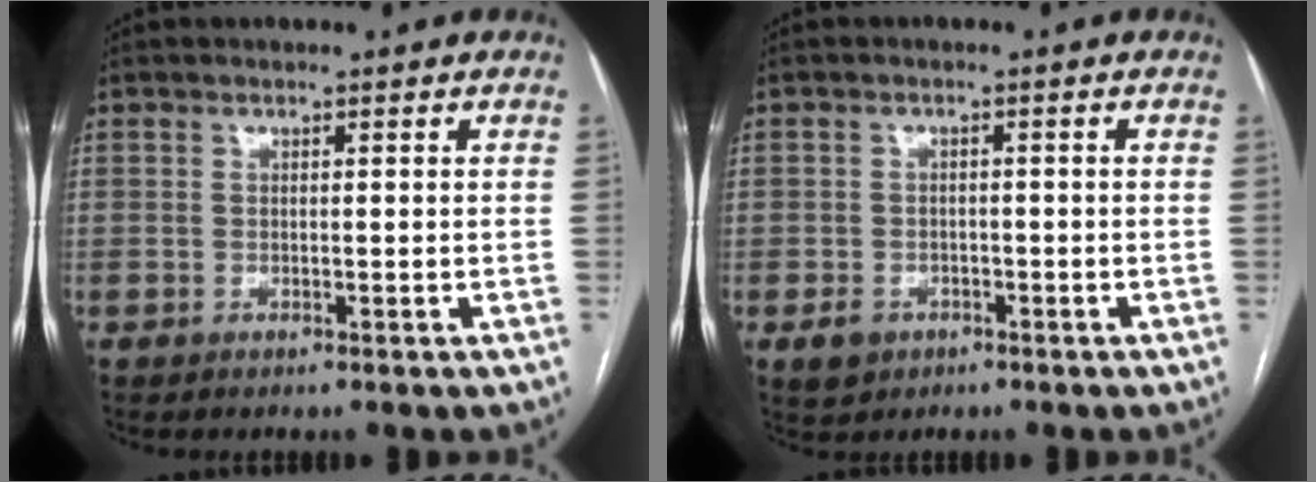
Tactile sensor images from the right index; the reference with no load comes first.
{"total": 3.4, "force": [-1.6, 2.8, 0.9], "torque": [-0.013, 0.007, -0.017]}